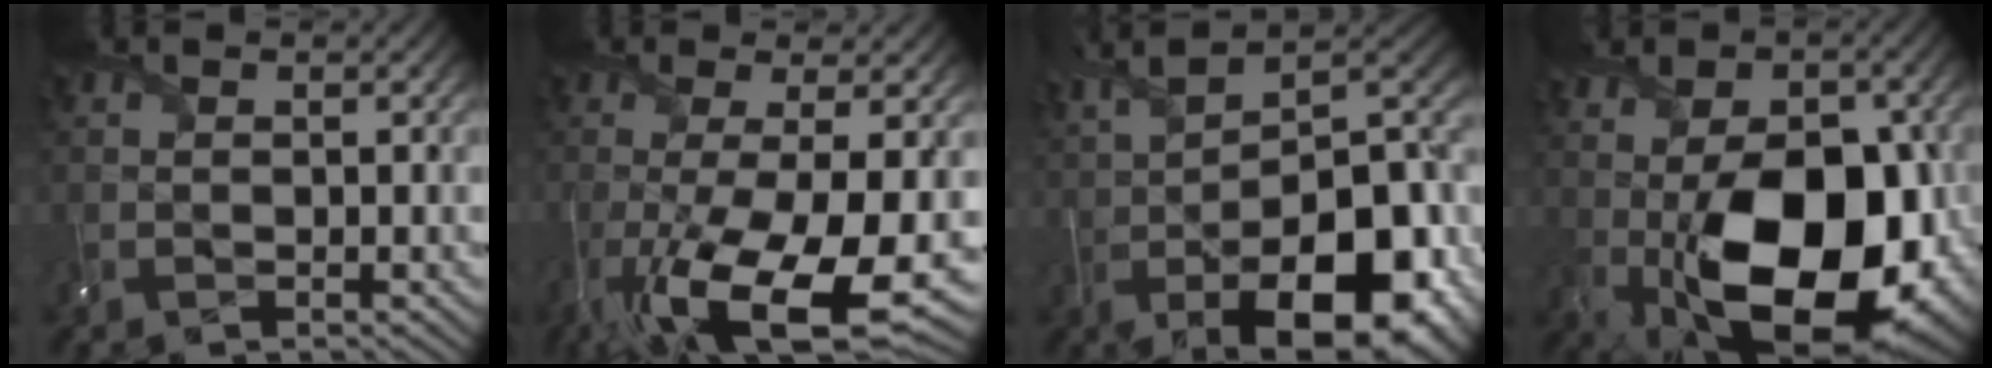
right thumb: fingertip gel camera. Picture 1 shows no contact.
{"total": 14.3, "force": [-5.4, 3.6, 12.7], "torque": [-0.239, -0.038, -0.080]}
{"total": 19.5, "force": [-3.0, 8.8, 17.2], "torque": [-0.247, -0.015, -0.038]}
{"total": 18.5, "force": [-3.5, 10.9, 14.6], "torque": [-0.190, -0.024, -0.048]}